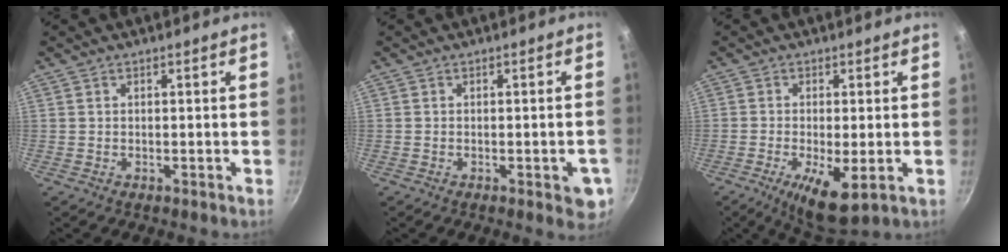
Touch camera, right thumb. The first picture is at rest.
{"total": 4.9, "force": [-1.7, 1.7, 4.3], "torque": [-0.037, -0.001, -0.021]}
{"total": 8.6, "force": [-2.4, 2.8, 7.8], "torque": [-0.135, -0.010, -0.033]}